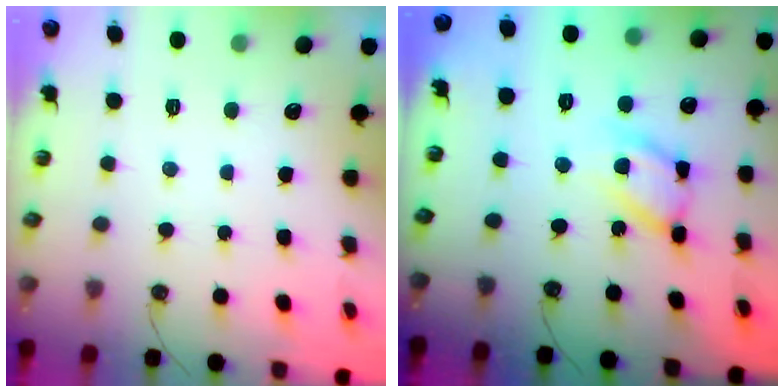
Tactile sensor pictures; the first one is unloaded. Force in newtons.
{"total": 14.0, "press": 14.0, "slide": 0.7}